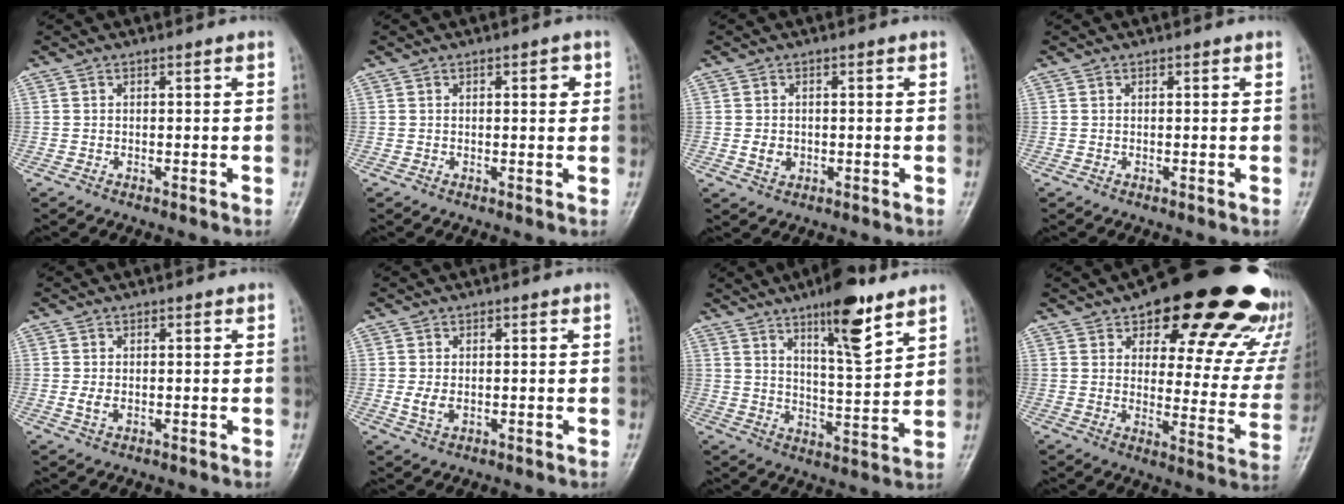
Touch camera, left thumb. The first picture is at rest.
{"total": 2.3, "force": [0.8, 0.9, 1.9], "torque": [-0.018, 0.000, 0.009]}
{"total": 2.5, "force": [-0.4, 2.2, 1.3], "torque": [-0.014, 0.000, -0.005]}
{"total": 0.0}
{"total": 1.9, "force": [-0.1, 1.3, 1.3], "torque": [-0.026, -0.004, -0.002]}
{"total": 2.6, "force": [-0.1, 1.8, 1.9], "torque": [-0.037, -0.007, -0.001]}
{"total": 12.4, "force": [7.8, 2.9, 9.2], "torque": [-0.128, -0.051, 0.126]}
{"total": 28.1, "force": [18.5, 10.8, 18.1], "torque": [-0.198, -0.072, 0.238]}